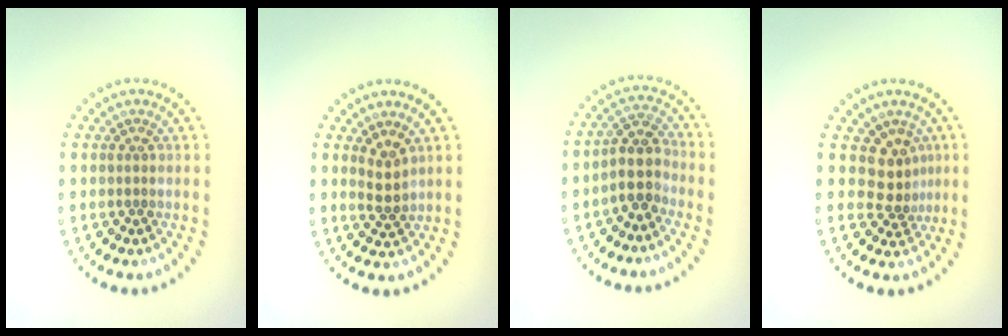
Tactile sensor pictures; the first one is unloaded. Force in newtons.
{"total": 1.9, "press": 1.6, "slide": 1.0}
{"total": 2.9, "press": 2.4, "slide": 1.7}
{"total": 2.9, "press": 2.1, "slide": 2.1}